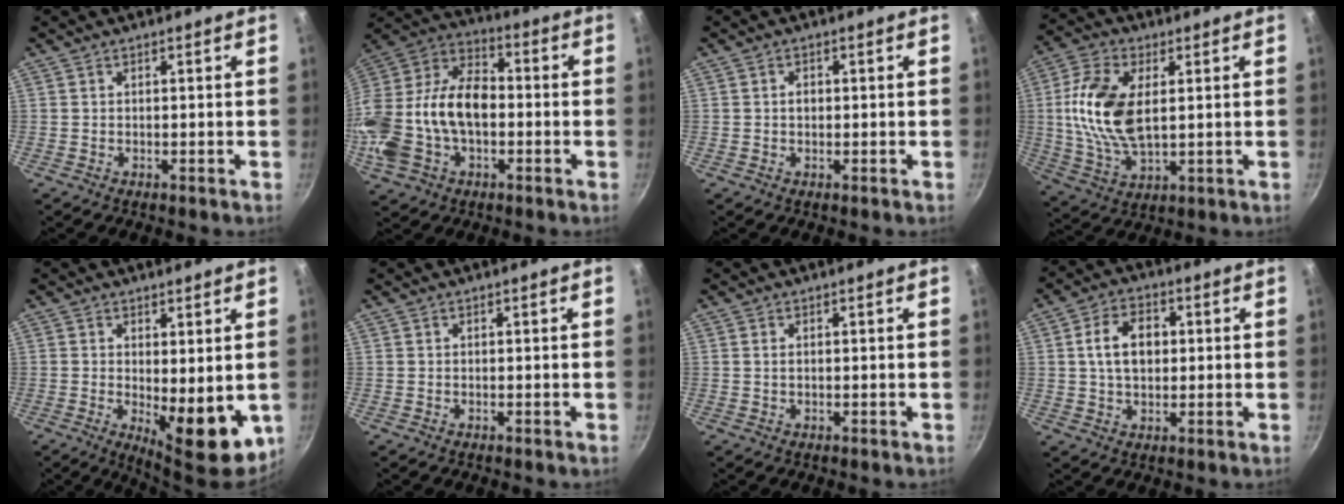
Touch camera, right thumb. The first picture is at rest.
{"total": 22.8, "force": [-2.5, 14.9, 17.0], "torque": [-0.334, 0.051, -0.052]}
{"total": 1.4, "force": [0.0, 1.1, 0.8], "torque": [-0.010, 0.004, 0.000]}
{"total": 15.0, "force": [2.2, 8.1, 12.4], "torque": [-0.240, 0.000, 0.042]}
{"total": 10.9, "force": [-1.2, 4.5, 9.9], "torque": [-0.113, -0.010, -0.002]}
{"total": 0.0}
{"total": 0.9, "force": [0.2, 0.5, 0.7], "torque": [-0.012, 0.001, 0.002]}
{"total": 8.6, "force": [1.1, 5.9, 6.1], "torque": [-0.088, 0.011, 0.015]}